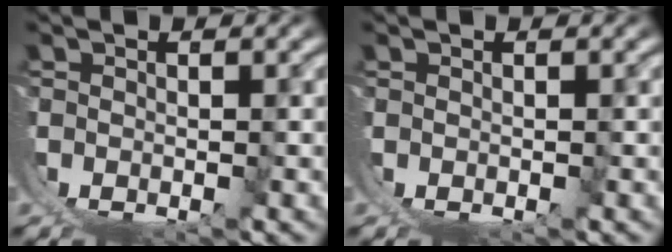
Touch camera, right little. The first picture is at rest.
{"total": 0.0}